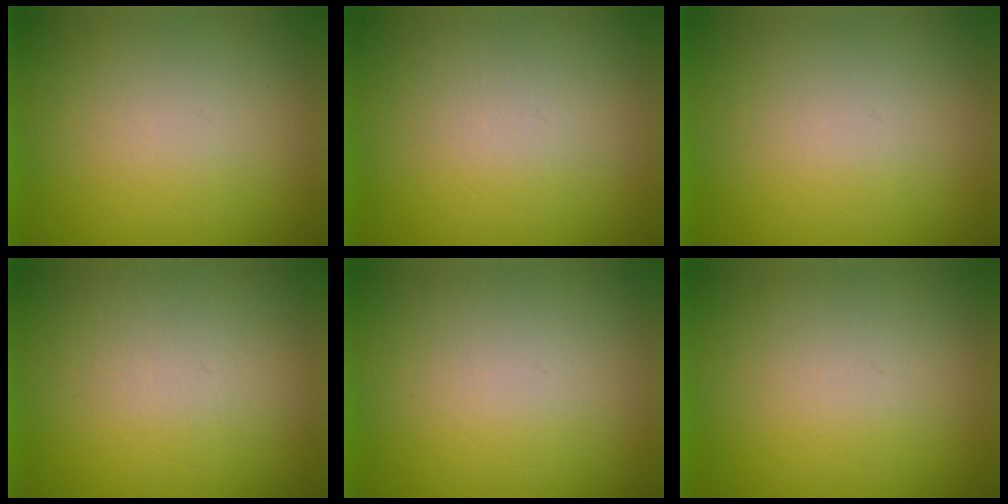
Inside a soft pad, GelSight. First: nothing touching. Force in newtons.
{"total": 1.7}
{"total": 0.0}
{"total": 3.4}
{"total": 1.0}
{"total": 0.0}